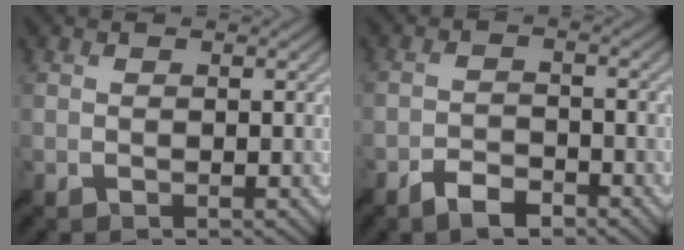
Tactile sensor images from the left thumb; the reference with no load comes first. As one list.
[{"total": 3.5, "force": [-2.8, 1.3, 1.7], "torque": [-0.035, 0.000, -0.054]}]